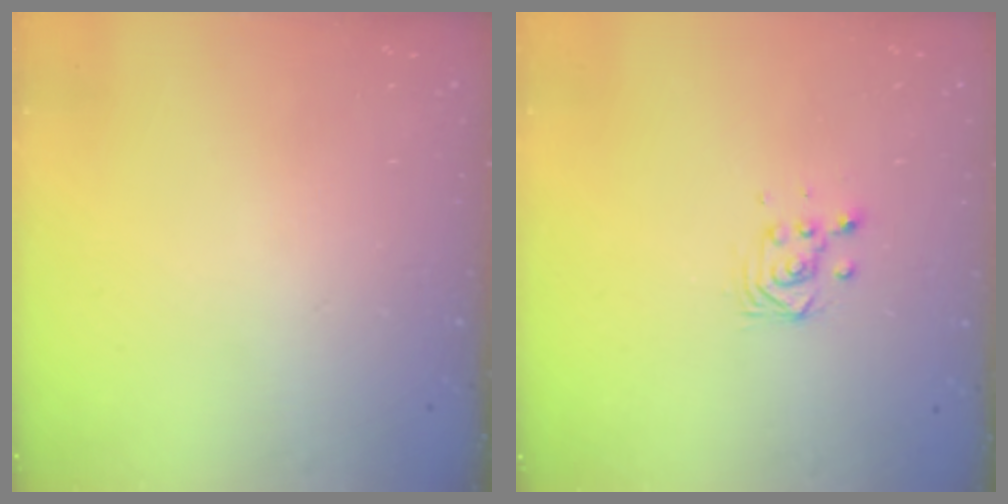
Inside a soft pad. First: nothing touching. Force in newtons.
{"total": 3.9, "press": 3.9, "slide": 0.2}